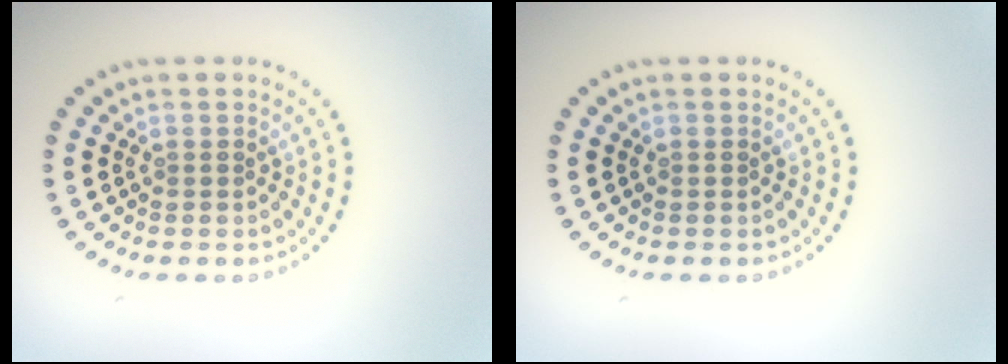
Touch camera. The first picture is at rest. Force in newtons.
{"total": 0.0}